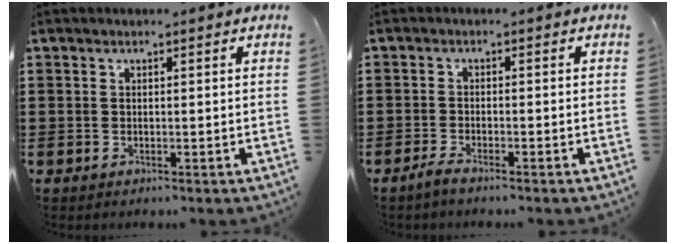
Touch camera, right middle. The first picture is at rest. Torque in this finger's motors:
{"motor_torque": [0.58, -0.20, 0.01, 0.03]}